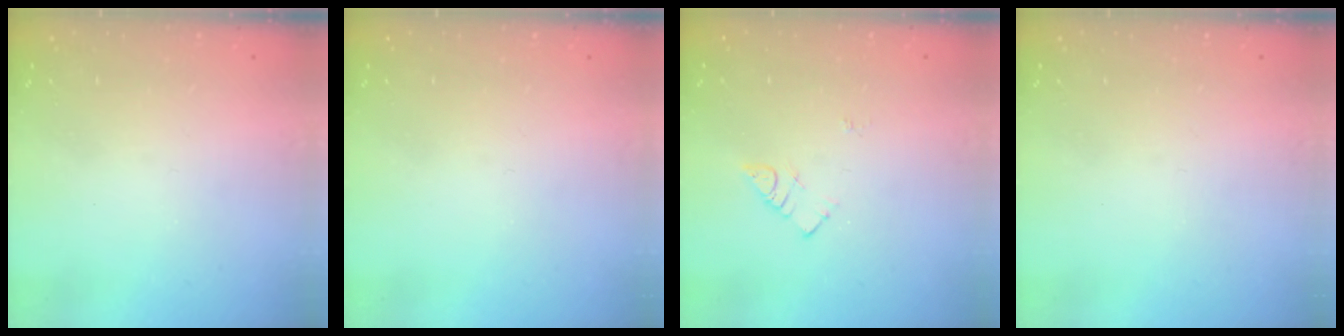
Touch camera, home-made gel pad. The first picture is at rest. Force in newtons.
{"total": 0.0}
{"total": 4.1, "press": 4.0, "slide": 0.7}
{"total": 0.0}